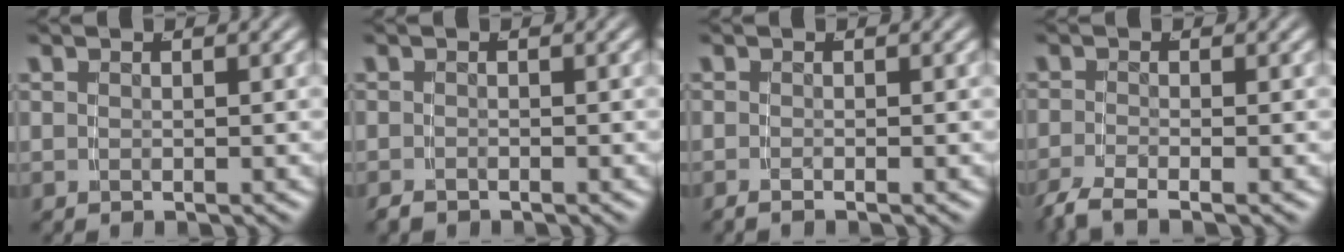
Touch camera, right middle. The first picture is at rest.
{"total": 1.0, "force": [-1.0, -0.1, 0.0], "torque": [0.001, -0.009, -0.014]}
{"total": 0.8, "force": [-0.7, -0.3, 0.2], "torque": [-0.005, -0.005, -0.011]}
{"total": 3.1, "force": [-2.5, 0.7, 1.7], "torque": [-0.041, -0.014, -0.037]}